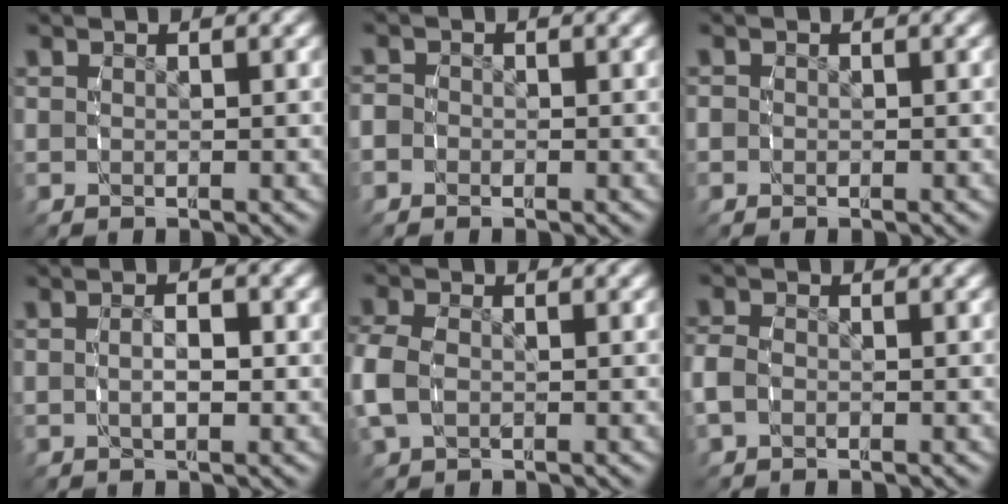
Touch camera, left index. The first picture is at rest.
{"total": 1.7, "force": [-0.6, 1.6, 0.2], "torque": [-0.012, 0.002, -0.019]}
{"total": 0.9, "force": [-0.2, 0.9, 0.1], "torque": [-0.006, 0.002, -0.006]}
{"total": 2.0, "force": [-0.2, 0.7, 1.8], "torque": [-0.034, -0.002, -0.004]}
{"total": 2.8, "force": [-0.3, 2.1, 1.7], "torque": [-0.064, -0.008, 0.003]}
{"total": 2.1, "force": [-0.6, 1.7, 1.0], "torque": [-0.039, -0.002, -0.011]}